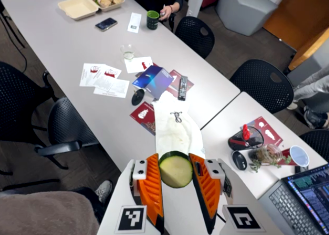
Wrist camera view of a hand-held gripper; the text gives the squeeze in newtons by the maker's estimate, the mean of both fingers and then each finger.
{"total": 11.0, "left": 11.0, "right": 11.1}